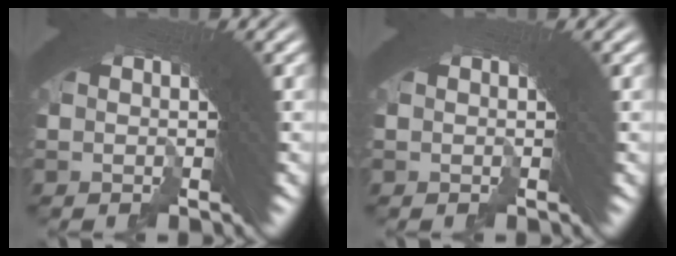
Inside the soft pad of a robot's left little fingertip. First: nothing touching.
{"total": 0.0}